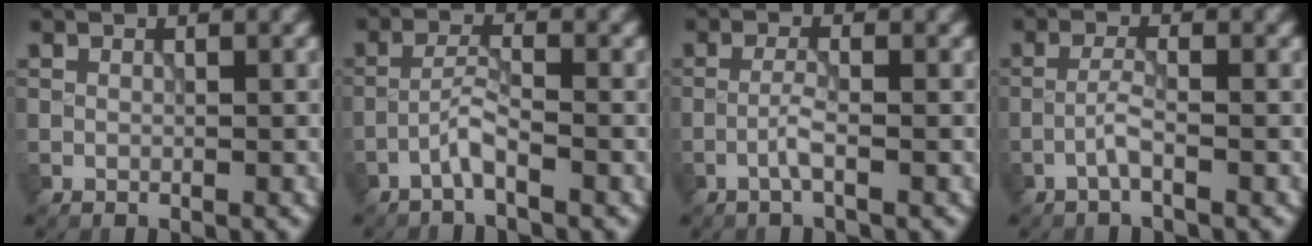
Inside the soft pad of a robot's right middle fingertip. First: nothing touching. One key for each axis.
{"total": 2.0, "fx": -1.5, "fy": 0.1, "fz": 1.4, "tx": -0.029, "ty": 0.009, "tz": -0.035}
{"total": 1.6, "fx": -0.8, "fy": 0.1, "fz": 1.4, "tx": -0.030, "ty": 0.007, "tz": -0.020}
{"total": 1.7, "fx": -0.9, "fy": 0.1, "fz": 1.4, "tx": -0.029, "ty": 0.008, "tz": -0.024}